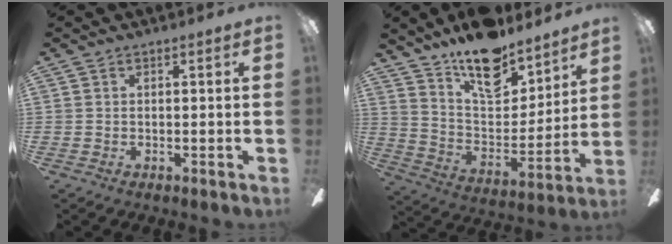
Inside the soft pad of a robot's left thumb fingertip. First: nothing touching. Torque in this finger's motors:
{"motor_torque": [0.33, 0.33, 1.57, -1.20, 0.08]}